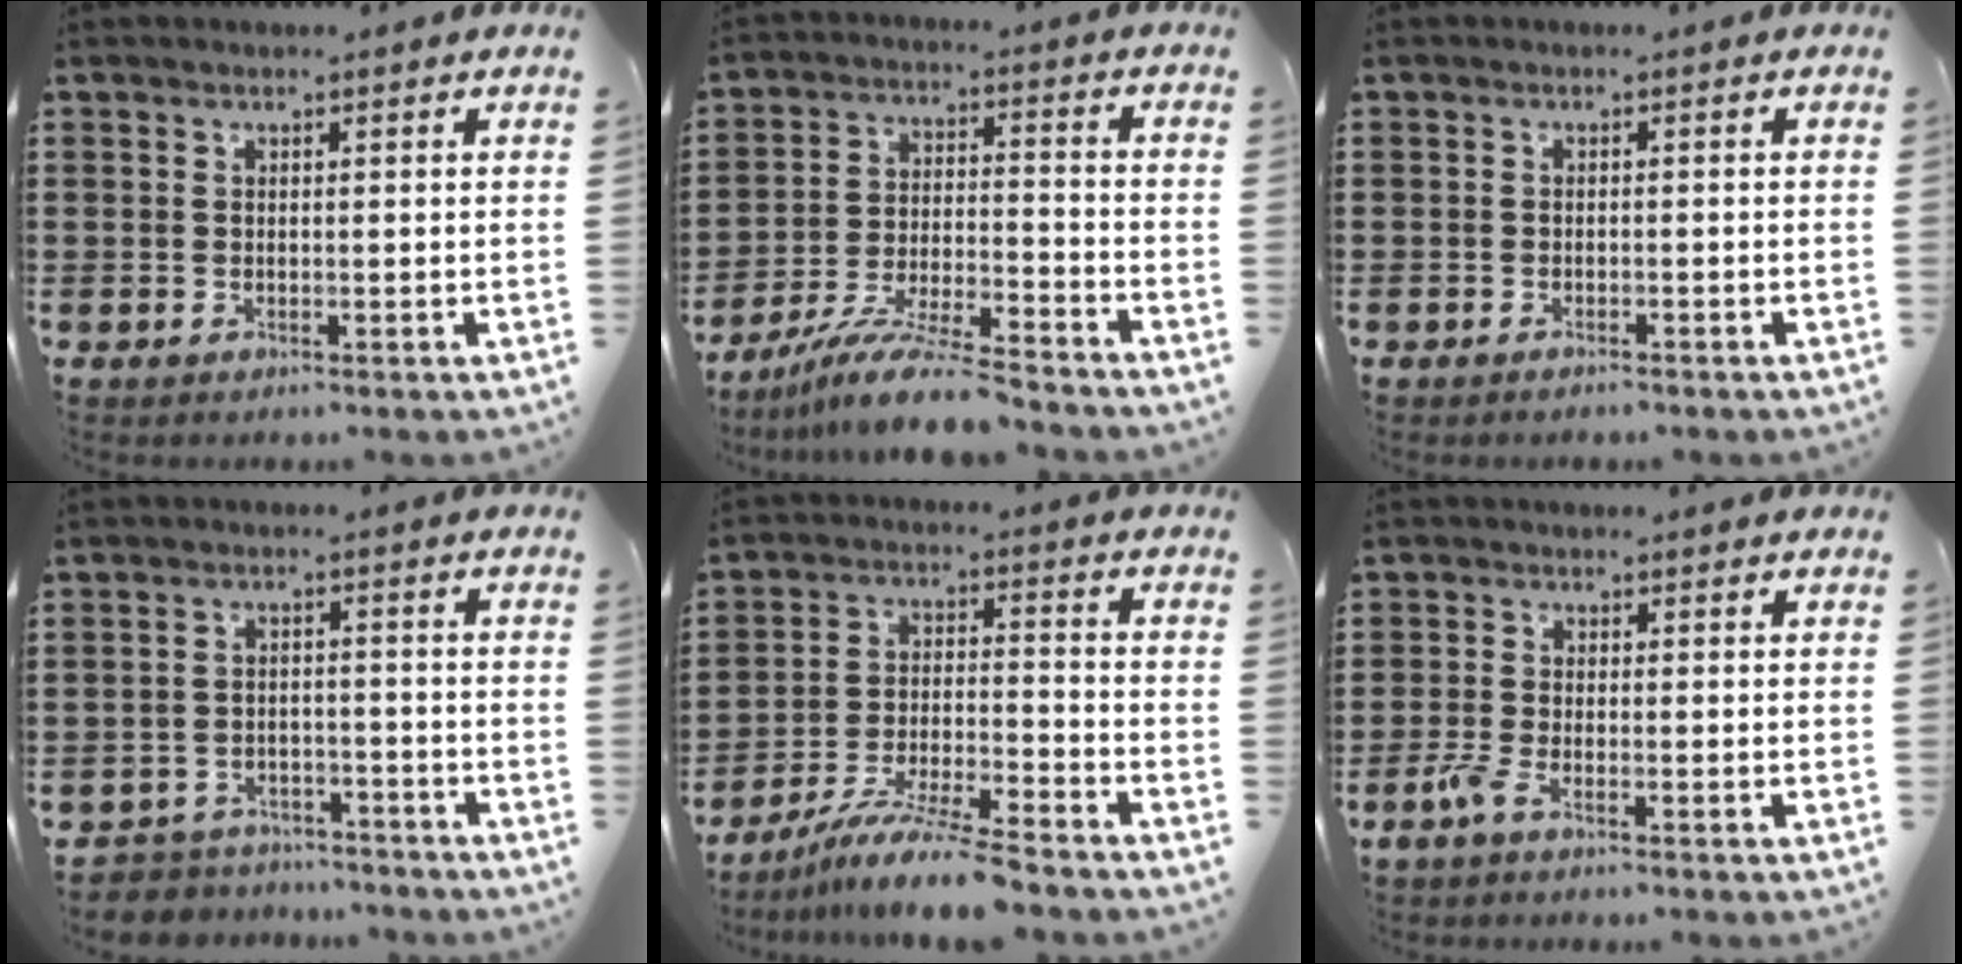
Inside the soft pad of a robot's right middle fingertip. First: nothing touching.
{"total": 10.1, "force": [-8.9, 0.5, 4.8], "torque": [-0.093, 0.008, -0.173]}
{"total": 0.8, "force": [-0.8, 0.1, 0.2], "torque": [-0.006, -0.001, -0.016]}
{"total": 3.8, "force": [-3.7, 0.8, -0.3], "torque": [-0.004, 0.001, -0.081]}
{"total": 8.8, "force": [-7.9, -0.2, 3.9], "torque": [-0.078, -0.002, -0.154]}
{"total": 2.3, "force": [-1.5, 0.5, 1.7], "torque": [-0.052, -0.007, -0.034]}